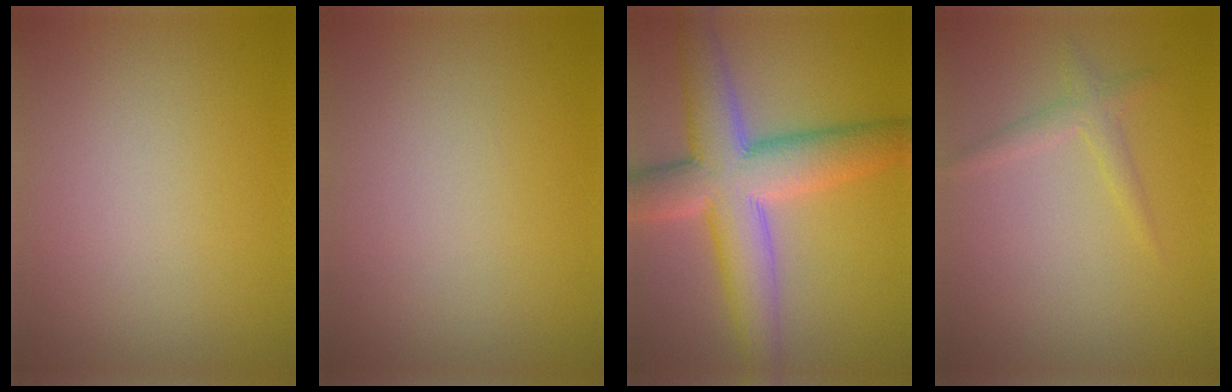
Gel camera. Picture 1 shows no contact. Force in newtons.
{"total": 0.0}
{"total": 9.6, "press": 9.6, "slide": 0.4}
{"total": 1.5, "press": 1.5, "slide": 0.0}